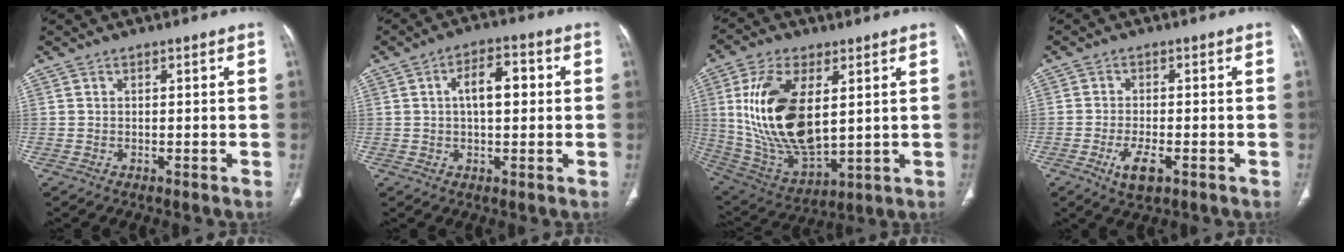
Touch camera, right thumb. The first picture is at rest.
{"total": 7.5, "force": [1.1, 3.6, 6.4], "torque": [-0.094, 0.014, 0.015]}
{"total": 21.0, "force": [4.0, 10.6, 17.6], "torque": [-0.340, -0.024, 0.089]}
{"total": 5.0, "force": [-2.2, 2.0, 4.0], "torque": [-0.077, 0.001, -0.034]}